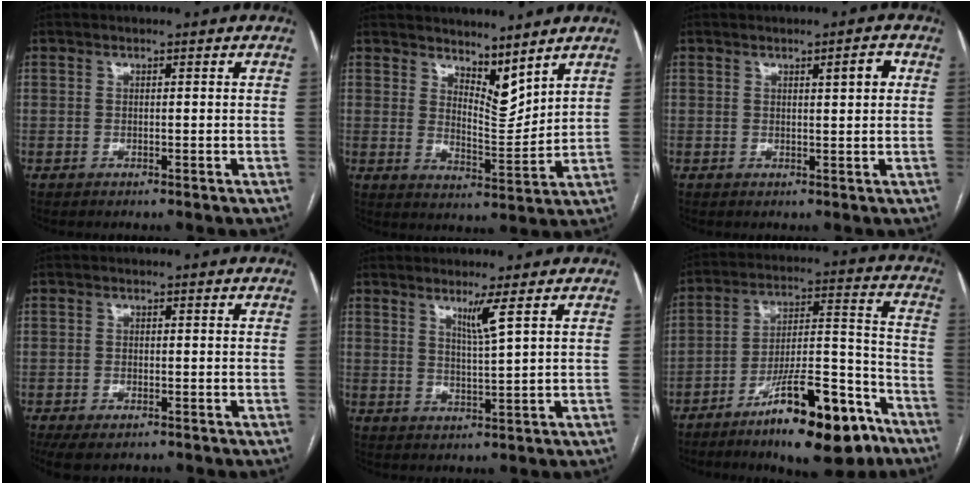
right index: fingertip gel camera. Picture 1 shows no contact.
{"total": 6.7, "force": [5.8, 1.9, 3.0], "torque": [-0.049, -0.014, 0.107]}
{"total": 2.6, "force": [0.9, 0.4, 2.4], "torque": [-0.034, 0.001, 0.012]}
{"total": 4.8, "force": [-3.3, 2.1, 2.7], "torque": [-0.051, -0.011, -0.054]}
{"total": 3.4, "force": [1.9, -1.0, 2.6], "torque": [-0.049, -0.015, 0.039]}
{"total": 18.1, "force": [-11.5, 4.0, 13.3], "torque": [-0.195, 0.020, -0.184]}